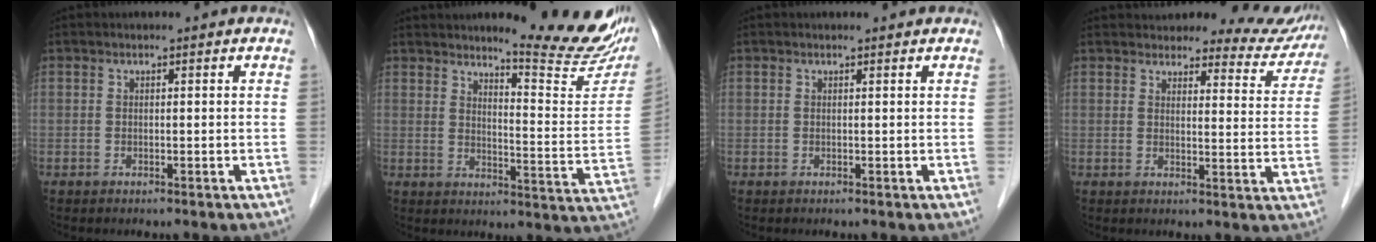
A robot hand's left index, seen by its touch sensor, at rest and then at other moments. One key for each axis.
{"total": 15.5, "fx": 13.6, "fy": 1.2, "fz": 7.4, "tx": -0.089, "ty": -0.071, "tz": 0.161}
{"total": 0.7, "fx": 0.7, "fy": 0.1, "fz": 0.1, "tx": -0.010, "ty": 0.003, "tz": 0.008}
{"total": 13.3, "fx": 12.7, "fy": 3.4, "fz": 2.1, "tx": 0.010, "ty": -0.026, "tz": 0.123}